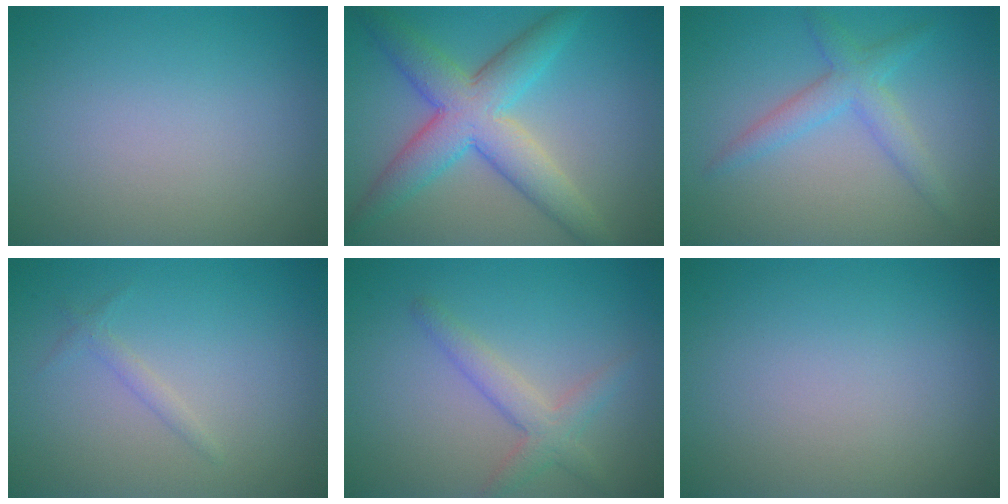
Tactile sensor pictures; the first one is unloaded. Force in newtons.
{"total": 7.2, "press": 7.2, "slide": 0.1}
{"total": 3.0, "press": 3.0, "slide": 0.0}
{"total": 0.9, "press": 0.9, "slide": 0.1}
{"total": 2.7, "press": 2.7, "slide": 0.1}
{"total": 0.0}